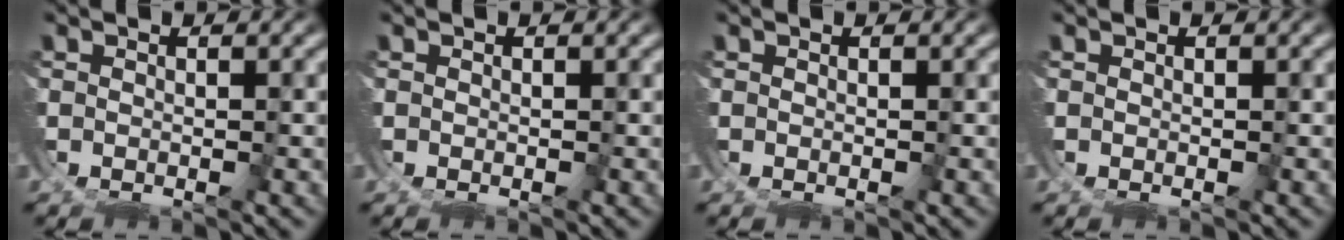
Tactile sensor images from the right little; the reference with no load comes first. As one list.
[{"total": 0.0}, {"total": 0.0}, {"total": 0.0}]